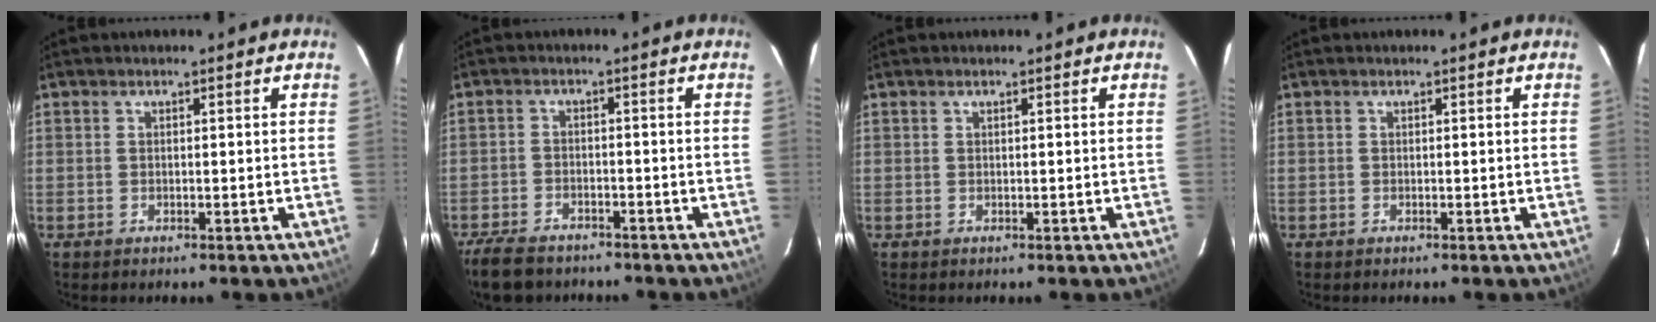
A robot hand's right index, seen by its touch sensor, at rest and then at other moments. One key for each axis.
{"total": 9.3, "fx": -7.5, "fy": 4.2, "fz": 3.6, "tx": -0.104, "ty": -0.010, "tz": -0.131}
{"total": 0.0}
{"total": 0.0}